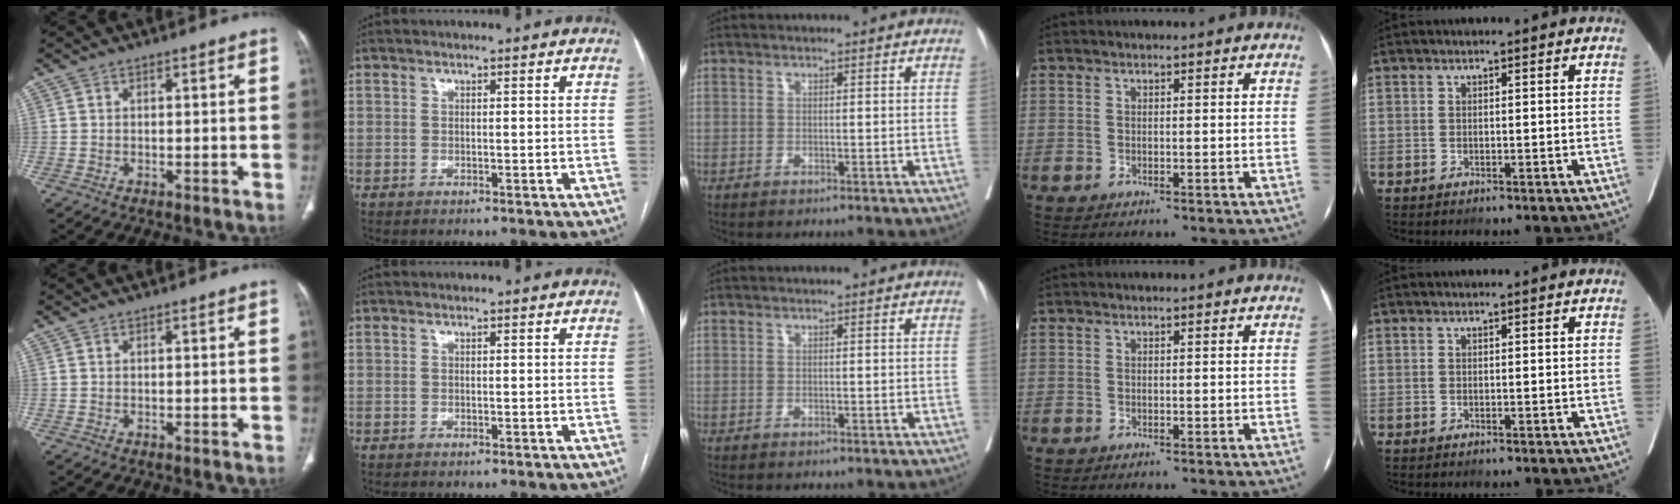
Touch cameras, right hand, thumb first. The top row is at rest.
{}